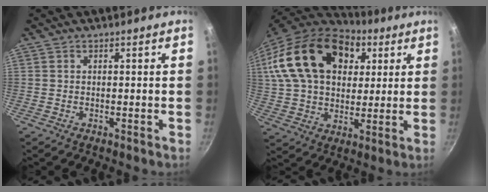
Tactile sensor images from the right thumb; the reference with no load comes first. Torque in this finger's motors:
{"motor_torque": [-0.81, 2.78, 0.90, -0.62, 0.24]}